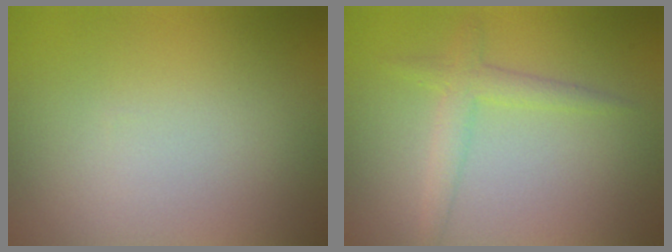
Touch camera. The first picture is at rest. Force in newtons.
{"total": 2.3, "press": 2.3, "slide": 0.2}